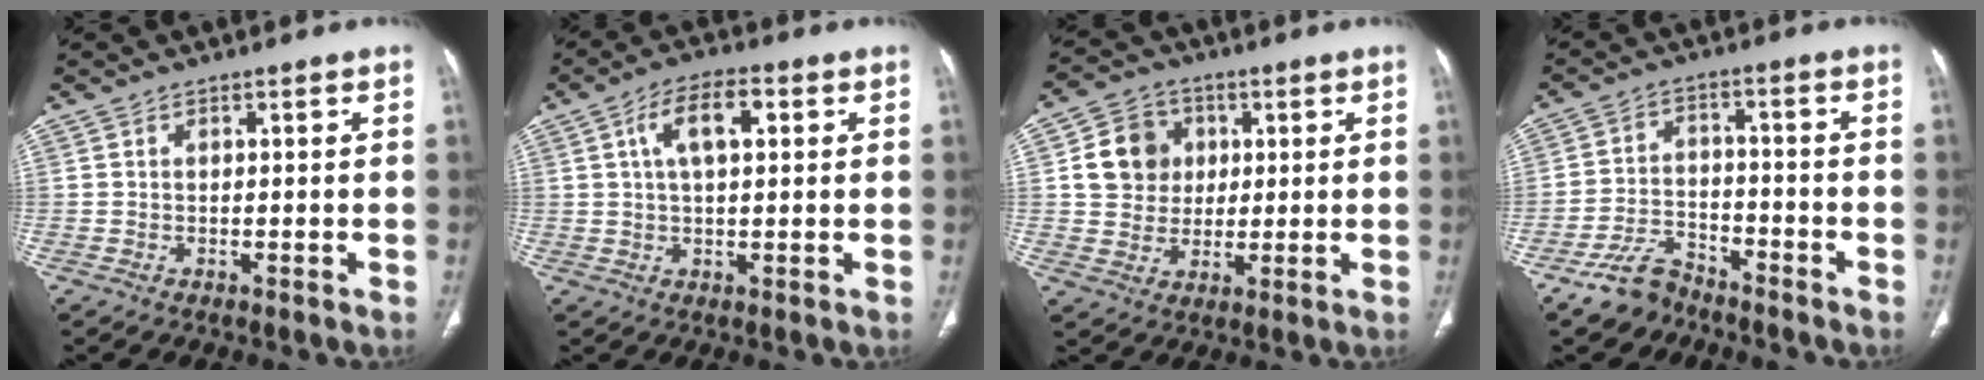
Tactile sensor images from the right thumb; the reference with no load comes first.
{"total": 8.1, "force": [2.4, 3.7, 6.8], "torque": [-0.117, 0.012, 0.039]}
{"total": 9.9, "force": [2.0, 8.9, 4.0], "torque": [-0.040, -0.001, 0.032]}
{"total": 7.0, "force": [-5.7, 3.6, 1.9], "torque": [-0.030, 0.034, -0.111]}